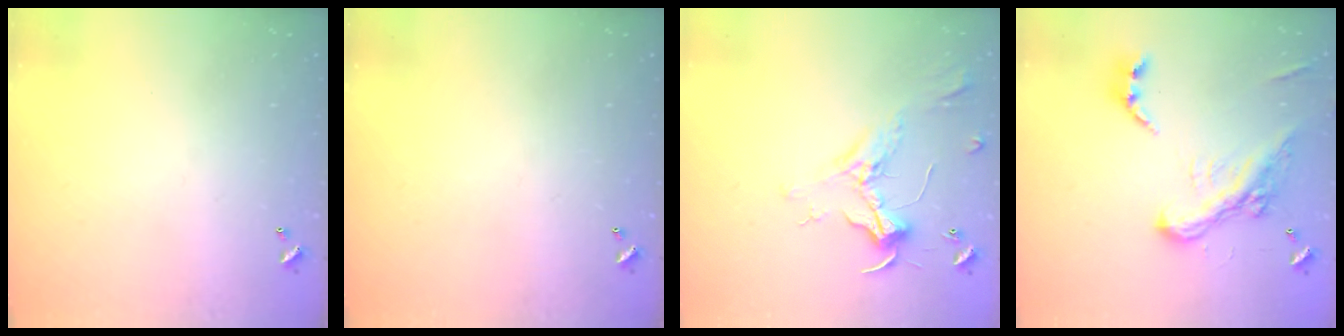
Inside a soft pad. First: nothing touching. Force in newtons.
{"total": 0.0}
{"total": 2.4, "press": 2.3, "slide": 0.7}
{"total": 8.5, "press": 8.3, "slide": 1.7}